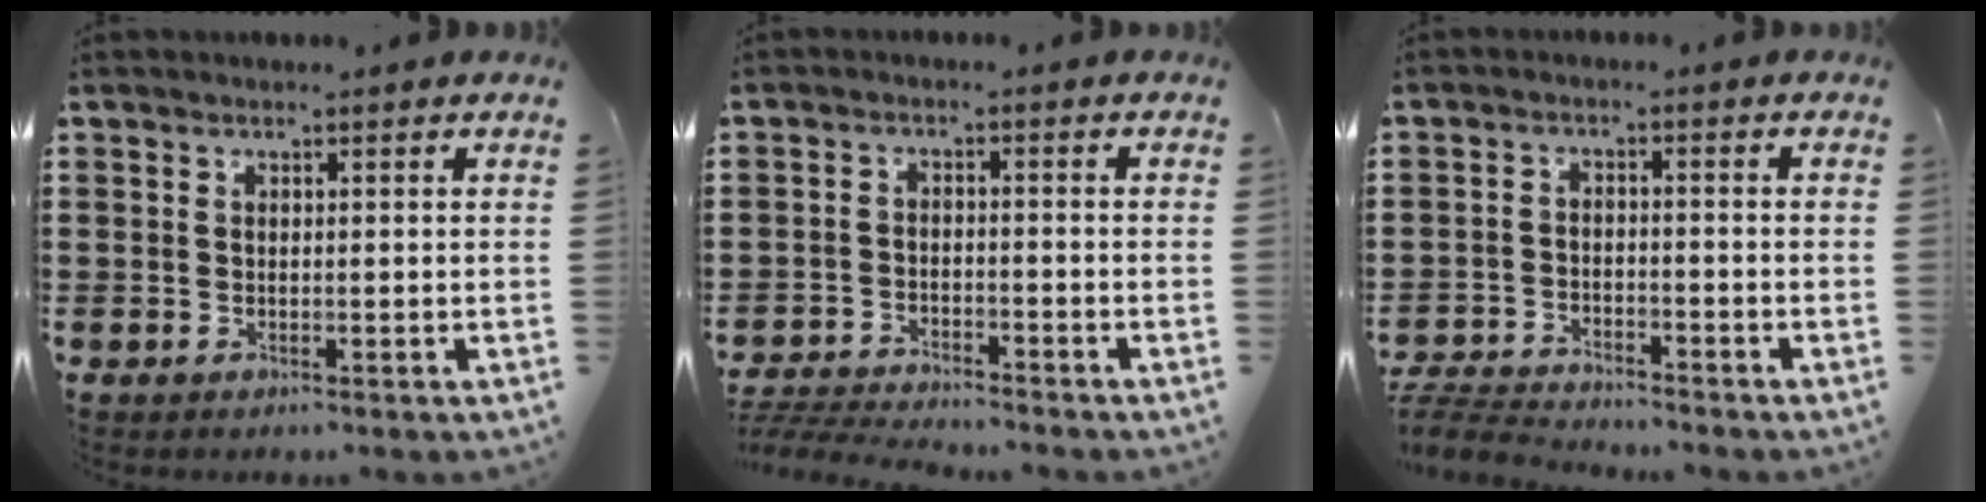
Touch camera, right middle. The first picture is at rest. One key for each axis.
{"total": 4.2, "fx": -4.2, "fy": 0.3, "fz": 0.5, "tx": -0.024, "ty": -0.001, "tz": -0.091}
{"total": 4.7, "fx": -4.7, "fy": 0.6, "fz": 0.6, "tx": -0.023, "ty": 0.003, "tz": -0.098}